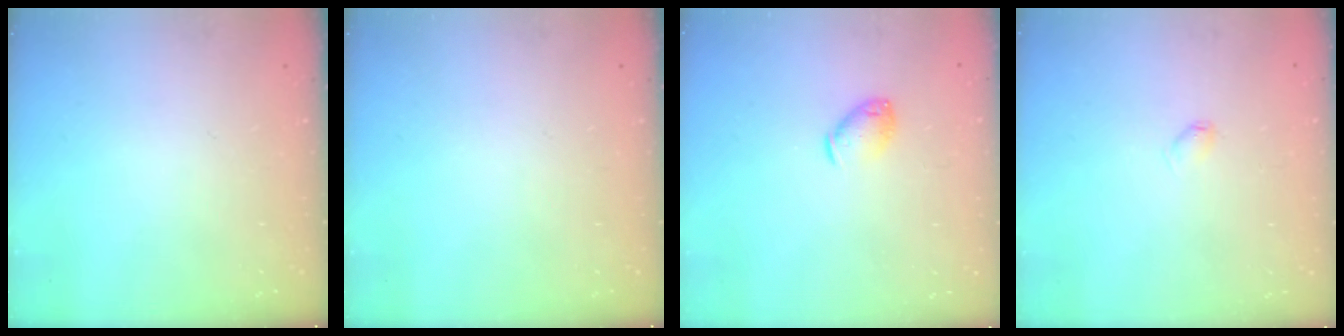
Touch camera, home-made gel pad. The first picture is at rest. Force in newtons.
{"total": 0.0}
{"total": 6.8, "press": 6.8, "slide": 1.1}
{"total": 3.1, "press": 3.1, "slide": 0.5}